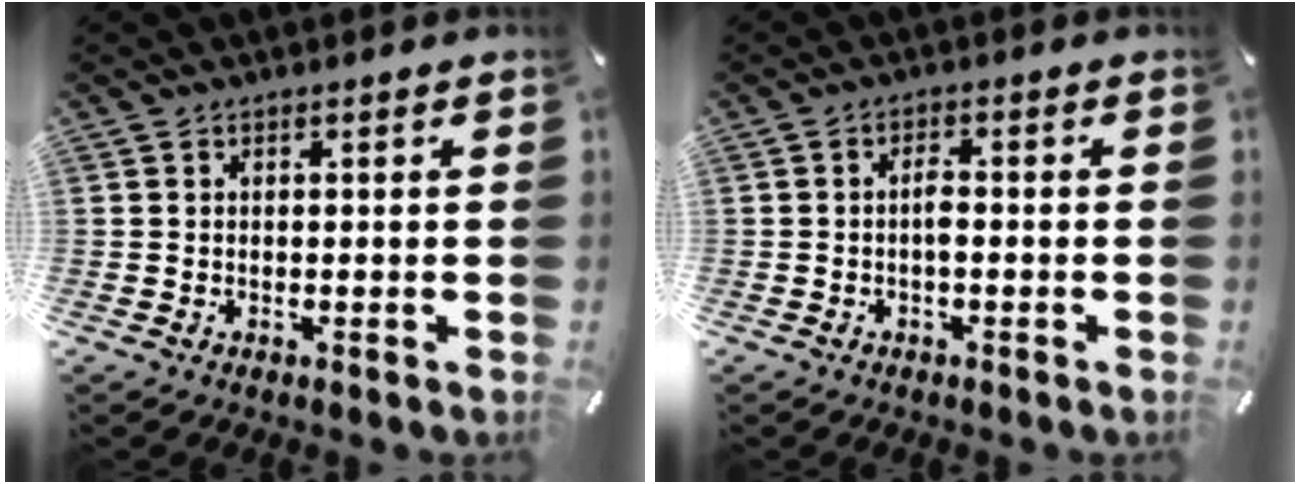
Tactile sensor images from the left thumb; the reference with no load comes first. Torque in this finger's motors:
{"motor_torque": [0.17, 0.72, 0.30, -0.10, 0.00]}